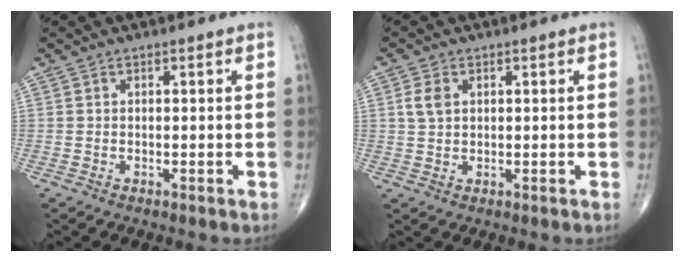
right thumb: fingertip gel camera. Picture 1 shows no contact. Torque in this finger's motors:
{"motor_torque": [-0.27, 0.28, 0.40, 0.16, 0.03]}